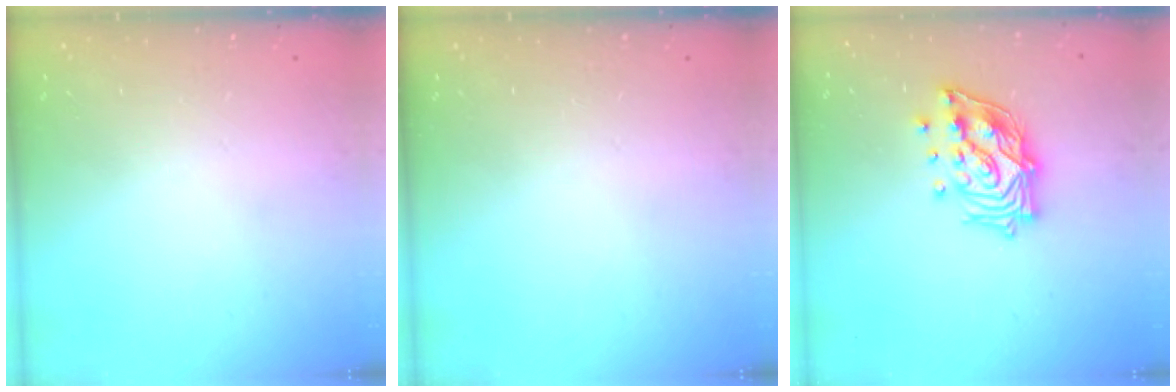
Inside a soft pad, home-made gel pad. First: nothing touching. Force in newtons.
{"total": 0.0}
{"total": 17.3, "press": 17.1, "slide": 2.3}